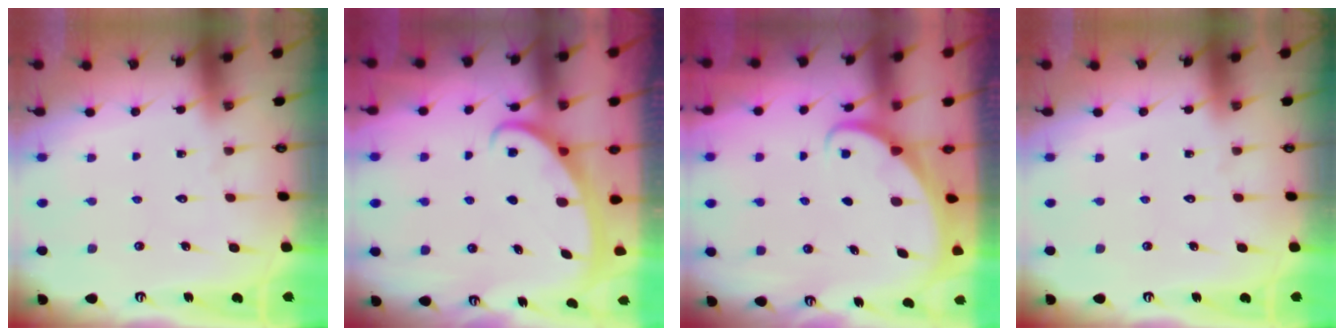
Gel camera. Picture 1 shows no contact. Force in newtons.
{"total": 2.6, "press": 2.6, "slide": 0.4}
{"total": 1.7, "press": 1.6, "slide": 0.1}
{"total": 0.0}